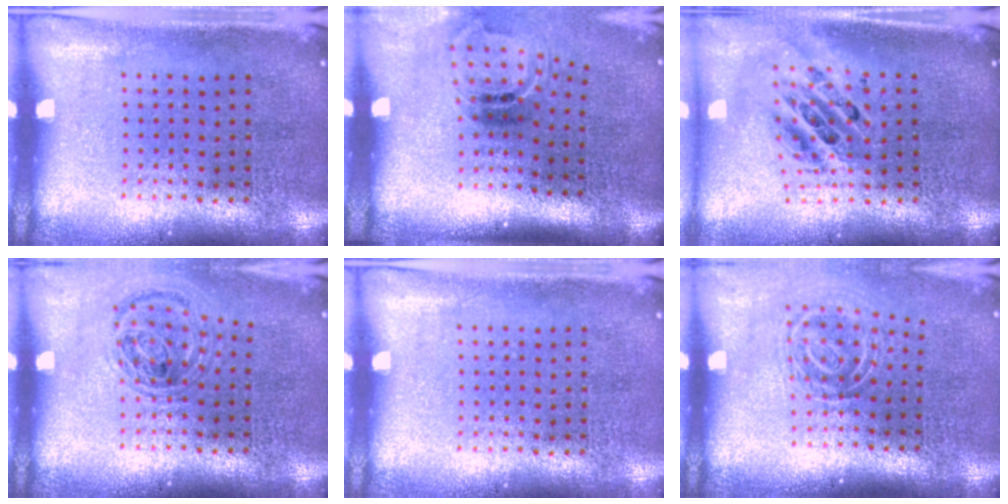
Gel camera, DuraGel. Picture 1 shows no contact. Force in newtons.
{"total": 1.6, "press": 1.0, "slide": 1.2}
{"total": 2.1, "press": 1.6, "slide": 1.4}
{"total": 0.9, "press": 0.9, "slide": 0.2}
{"total": 0.0}
{"total": 1.8, "press": 1.2, "slide": 1.4}